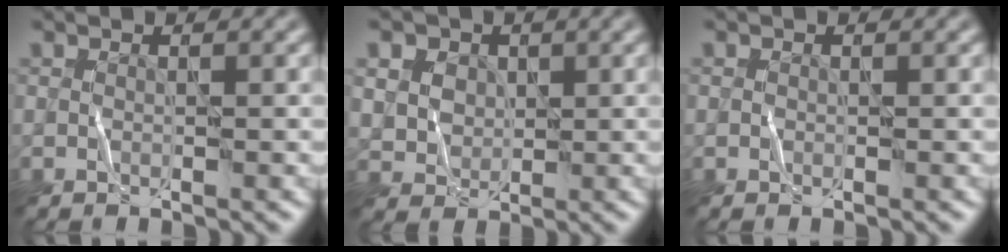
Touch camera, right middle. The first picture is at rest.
{"total": 4.2, "force": [2.4, 3.3, 1.1], "torque": [-0.055, 0.017, 0.045]}
{"total": 0.0}